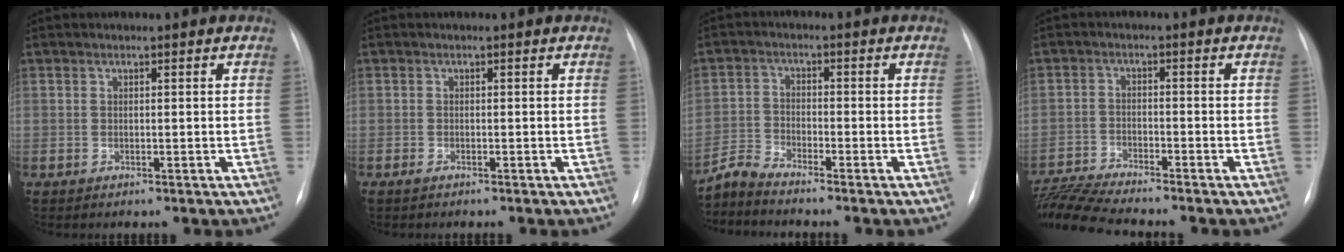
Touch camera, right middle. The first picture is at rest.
{"total": 0.9, "force": [-0.8, 0.3, 0.5], "torque": [-0.014, -0.002, -0.012]}
{"total": 3.7, "force": [-3.6, -0.9, -0.2], "torque": [-0.004, -0.017, -0.073]}
{"total": 8.9, "force": [-8.3, -1.2, 2.8], "torque": [-0.055, -0.015, -0.150]}